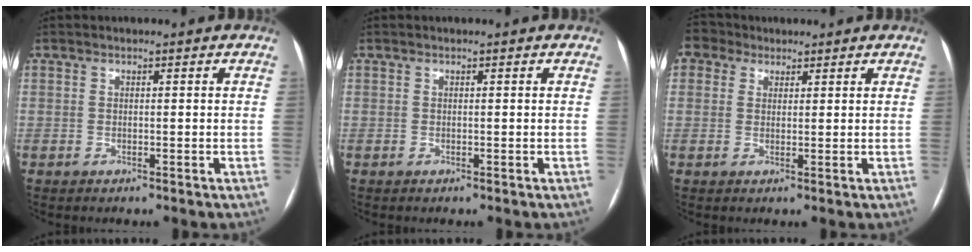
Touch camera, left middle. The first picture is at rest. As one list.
[{"total": 0.0}, {"total": 3.7, "force": [2.5, 2.7, 0.3], "torque": [-0.009, 0.024, 0.043]}]